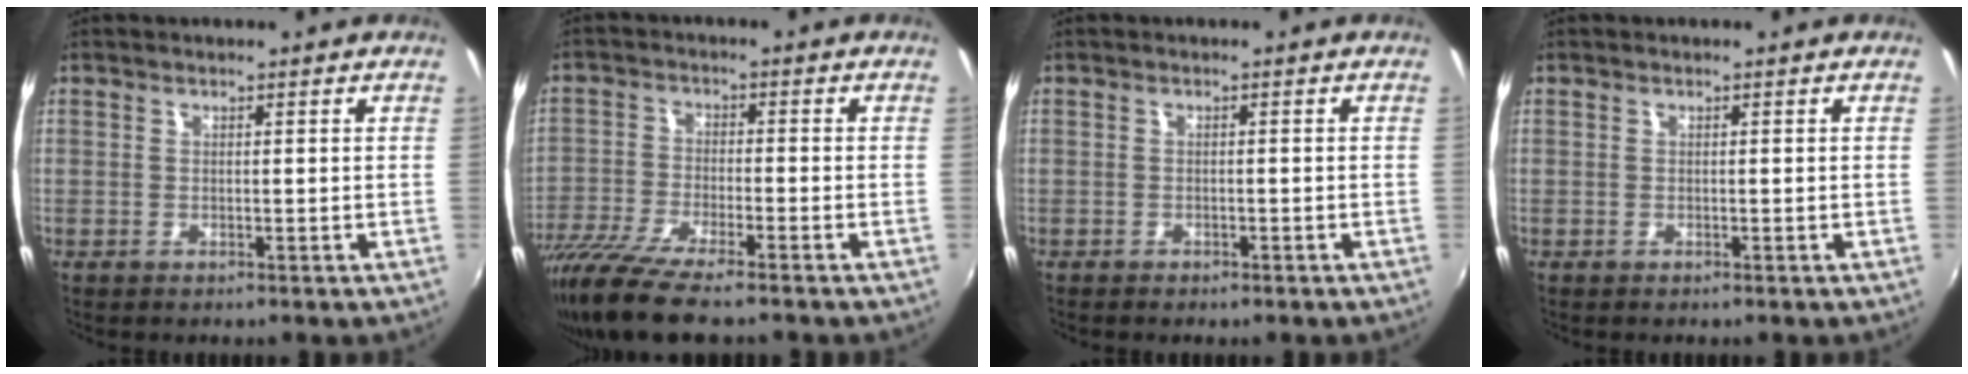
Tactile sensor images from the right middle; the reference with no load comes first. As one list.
[{"total": 12.1, "force": [-9.5, 1.8, 7.2], "torque": [-0.164, -0.046, -0.179]}, {"total": 1.7, "force": [-1.4, 0.8, 0.6], "torque": [-0.014, -0.008, -0.022]}, {"total": 0.0}]